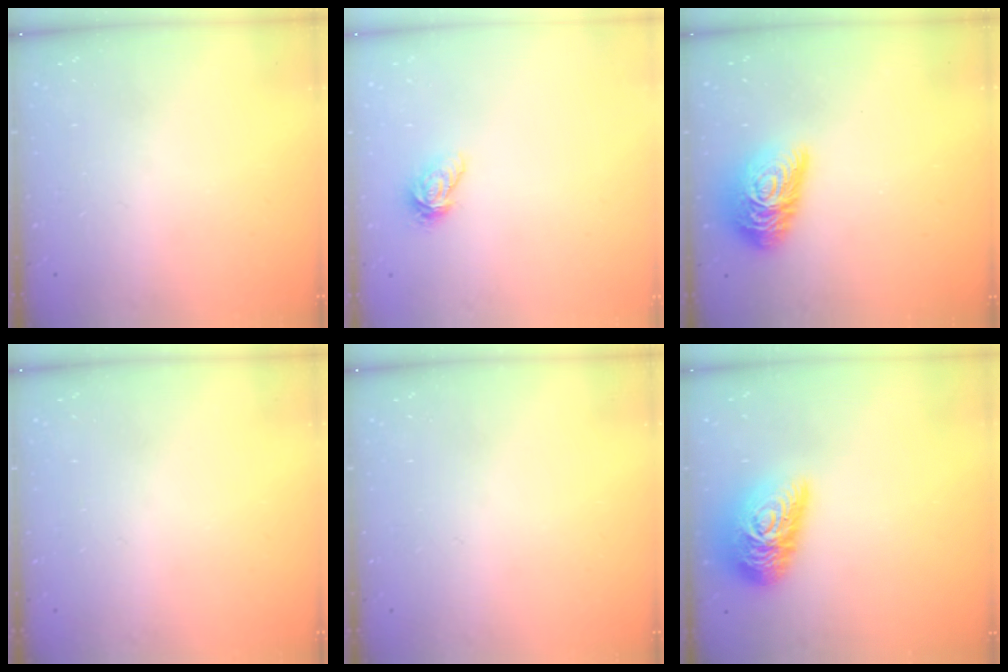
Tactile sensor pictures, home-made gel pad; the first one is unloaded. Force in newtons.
{"total": 6.0, "press": 5.9, "slide": 0.5}
{"total": 14.7, "press": 14.7, "slide": 0.9}
{"total": 0.0}
{"total": 0.0}
{"total": 17.3, "press": 17.3, "slide": 1.1}